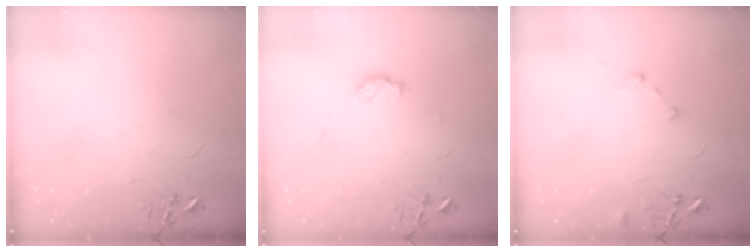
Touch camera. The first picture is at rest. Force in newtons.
{"total": 6.3, "press": 6.2, "slide": 0.5}
{"total": 8.3, "press": 8.2, "slide": 0.5}